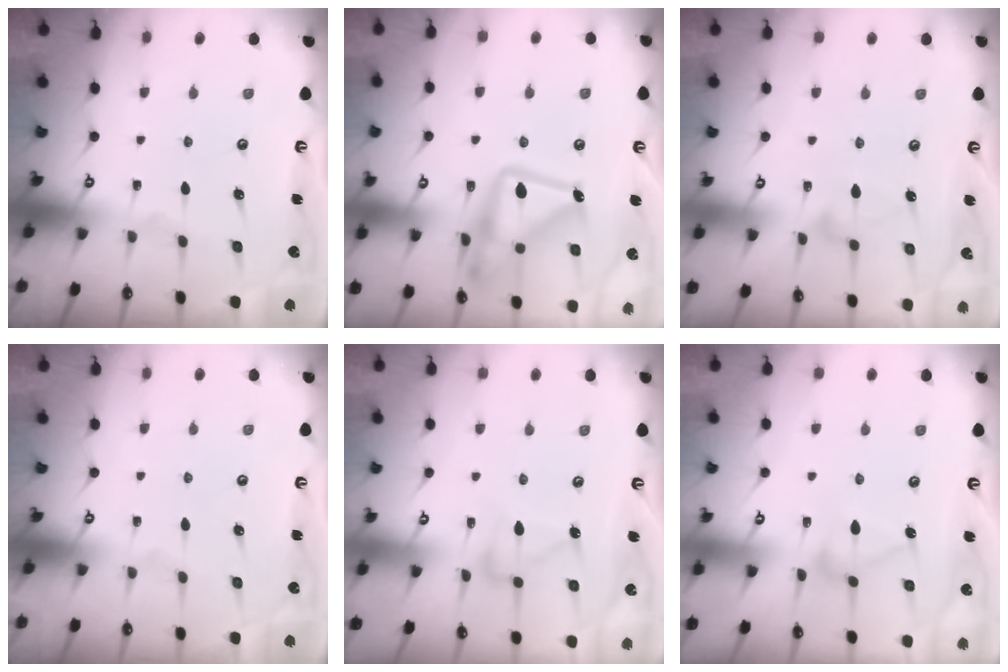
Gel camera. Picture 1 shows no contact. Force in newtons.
{"total": 21.2, "press": 21.1, "slide": 1.6}
{"total": 8.8, "press": 8.8, "slide": 0.5}
{"total": 0.0}
{"total": 7.6, "press": 7.5, "slide": 0.5}
{"total": 8.6, "press": 8.5, "slide": 0.3}